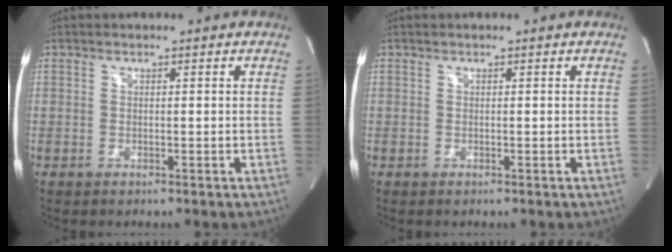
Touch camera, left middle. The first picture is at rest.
{"total": 0.0}